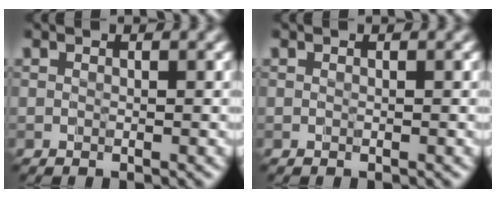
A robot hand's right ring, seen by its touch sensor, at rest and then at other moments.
{"total": 0.0}